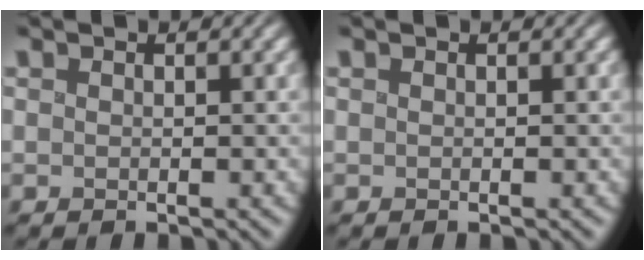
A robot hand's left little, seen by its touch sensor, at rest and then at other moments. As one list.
[{"total": 0.0}]